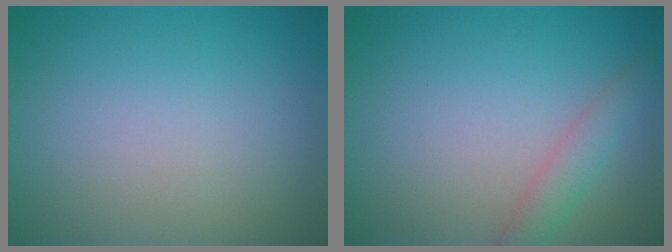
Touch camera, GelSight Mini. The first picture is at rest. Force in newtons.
{"total": 2.1, "press": 2.1, "slide": 0.1}